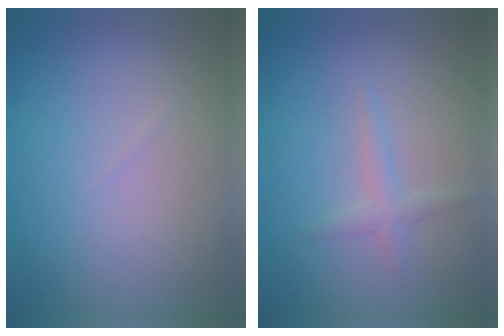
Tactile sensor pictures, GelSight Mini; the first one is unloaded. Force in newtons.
{"total": 1.3, "press": 1.3, "slide": 0.1}